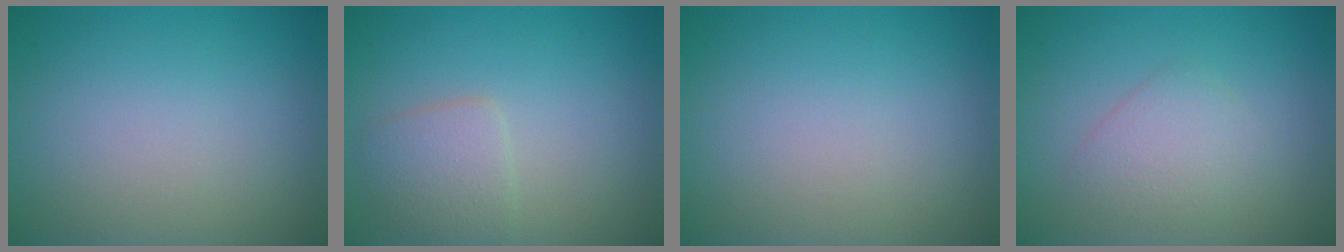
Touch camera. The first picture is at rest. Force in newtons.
{"total": 2.5, "press": 2.5, "slide": 0.1}
{"total": 0.0}
{"total": 2.2, "press": 2.2, "slide": 0.1}